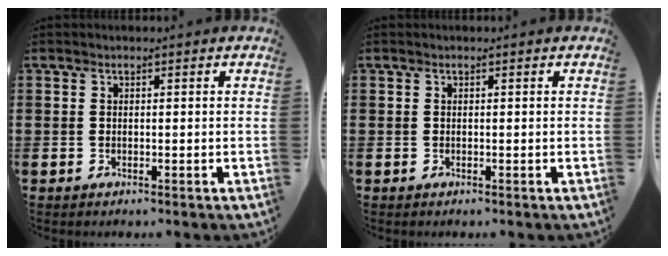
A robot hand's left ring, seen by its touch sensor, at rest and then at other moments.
{"total": 0.0}